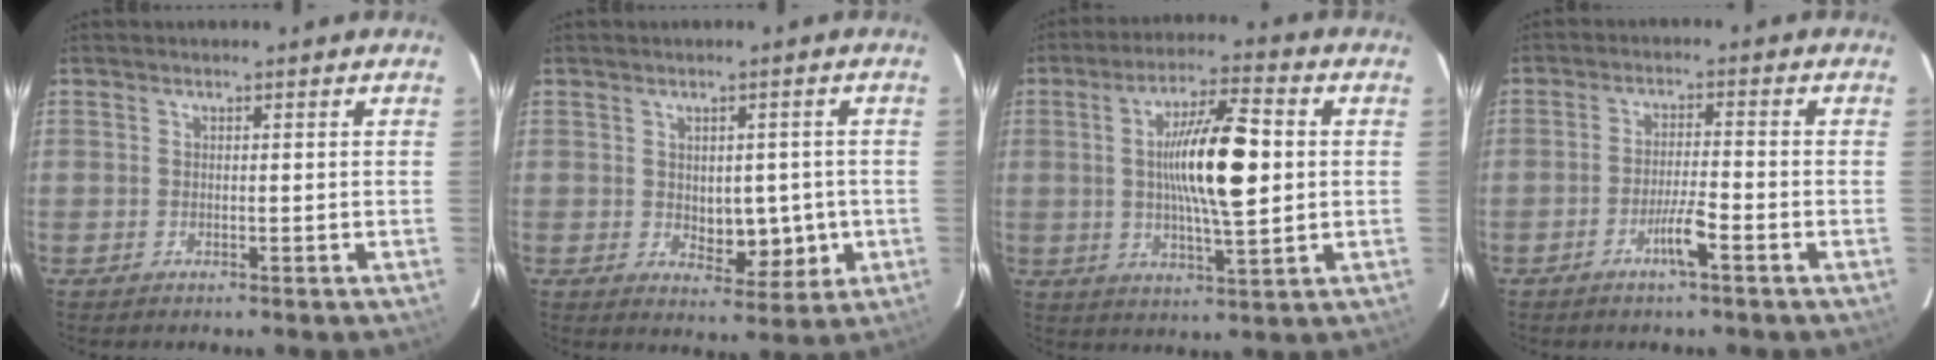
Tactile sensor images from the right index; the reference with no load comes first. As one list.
[{"total": 6.3, "force": [-0.5, 3.7, 5.1], "torque": [-0.057, 0.001, 0.007]}, {"total": 13.2, "force": [1.1, 1.9, 13.0], "torque": [-0.226, 0.008, 0.017]}, {"total": 4.3, "force": [-2.4, 0.0, 3.6], "torque": [-0.067, -0.003, -0.045]}]